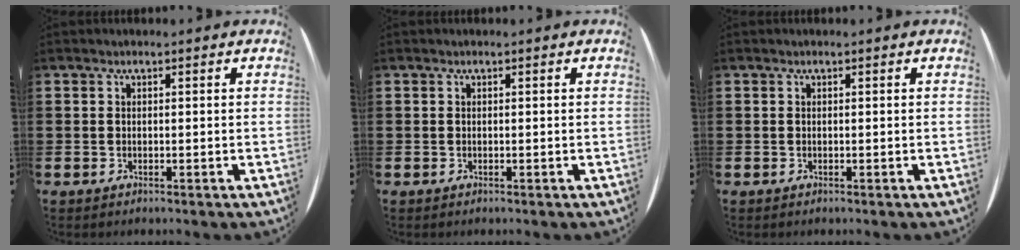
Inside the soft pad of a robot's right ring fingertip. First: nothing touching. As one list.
[{"total": 0.0}, {"total": 0.0}]